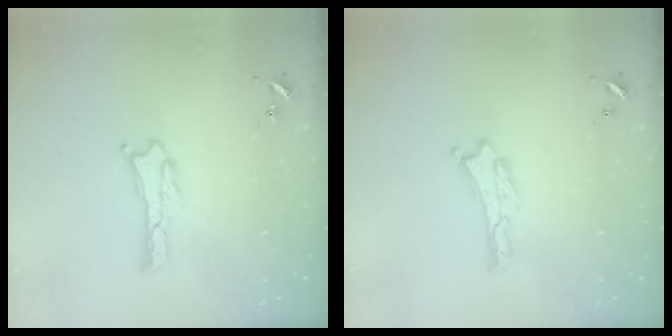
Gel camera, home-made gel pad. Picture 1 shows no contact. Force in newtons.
{"total": 0.0}